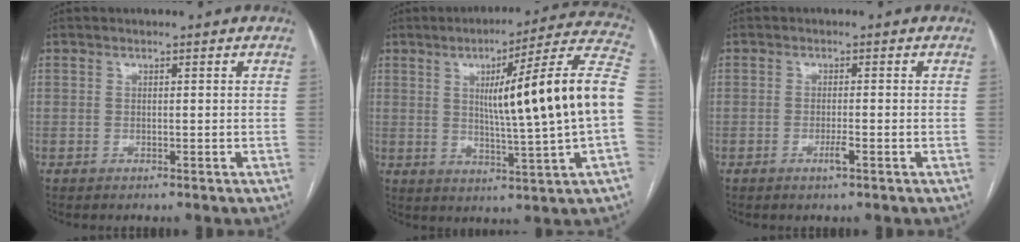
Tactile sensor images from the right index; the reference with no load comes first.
{"total": 19.1, "force": [1.5, -1.2, 19.0], "torque": [-0.264, 0.013, 0.012]}
{"total": 1.8, "force": [-0.9, -0.1, 1.6], "torque": [-0.031, -0.004, -0.016]}